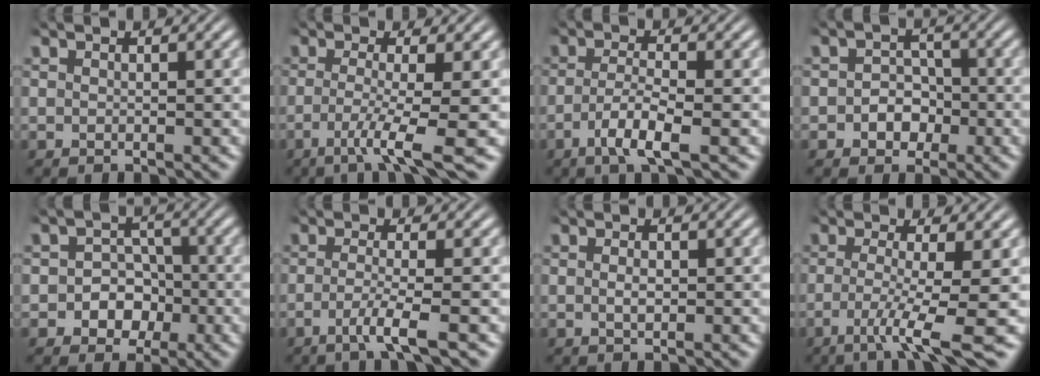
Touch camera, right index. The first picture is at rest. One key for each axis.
{"total": 4.9, "fx": -2.4, "fy": 0.1, "fz": 4.2, "tx": -0.086, "ty": -0.032, "tz": -0.031}
{"total": 3.8, "fx": -2.0, "fy": 0.6, "fz": 3.2, "tx": -0.066, "ty": -0.017, "tz": -0.027}
{"total": 3.7, "fx": -1.7, "fy": 3.1, "fz": 1.1, "tx": -0.008, "ty": -0.005, "tz": -0.032}
{"total": 6.0, "fx": -2.3, "fy": 5.2, "fz": 1.8, "tx": -0.031, "ty": -0.021, "tz": -0.037}
{"total": 3.0, "fx": -1.6, "fy": -0.4, "fz": 2.5, "tx": -0.058, "ty": -0.021, "tz": -0.021}
{"total": 0.9, "fx": -0.2, "fy": 0.4, "fz": 0.8, "tx": -0.017, "ty": -0.007, "tz": -0.002}
{"total": 5.6, "fx": -2.9, "fy": 0.3, "fz": 4.8, "tx": -0.093, "ty": -0.035, "tz": -0.036}